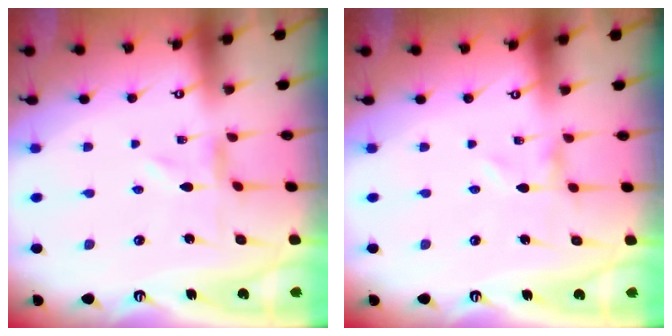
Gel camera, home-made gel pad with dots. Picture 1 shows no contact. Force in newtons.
{"total": 0.0}